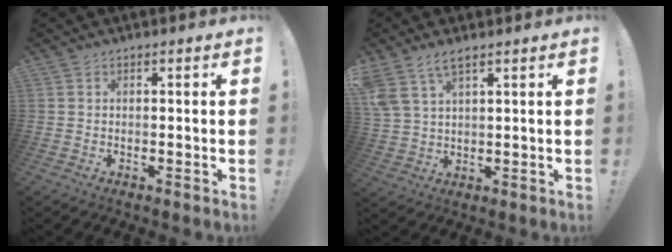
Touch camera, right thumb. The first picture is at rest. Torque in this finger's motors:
{"motor_torque": [0.37, 0.81, 0.38, 0.16, 0.28]}